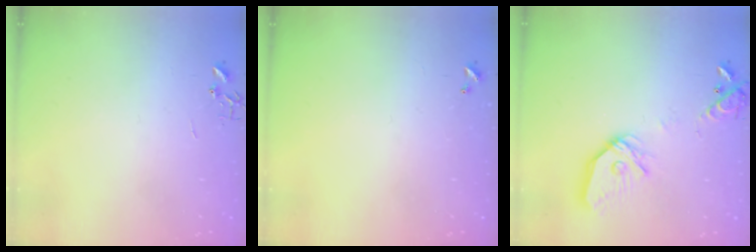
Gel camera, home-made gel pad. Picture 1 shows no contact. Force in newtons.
{"total": 0.0}
{"total": 15.8, "press": 15.6, "slide": 2.1}